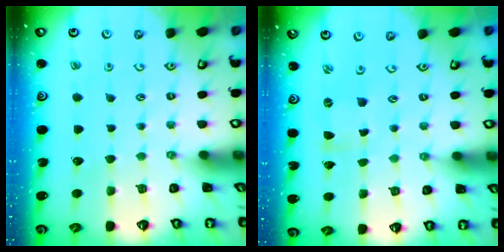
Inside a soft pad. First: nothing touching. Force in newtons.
{"total": 0.0}